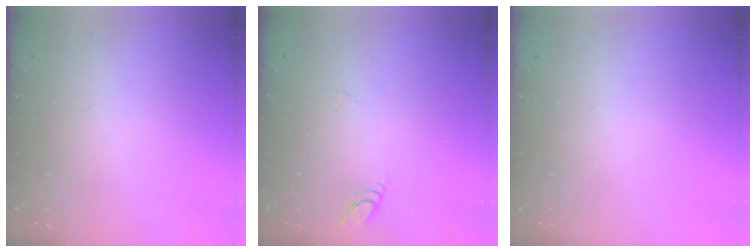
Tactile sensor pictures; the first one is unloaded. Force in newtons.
{"total": 3.2, "press": 3.2, "slide": 0.4}
{"total": 0.0}